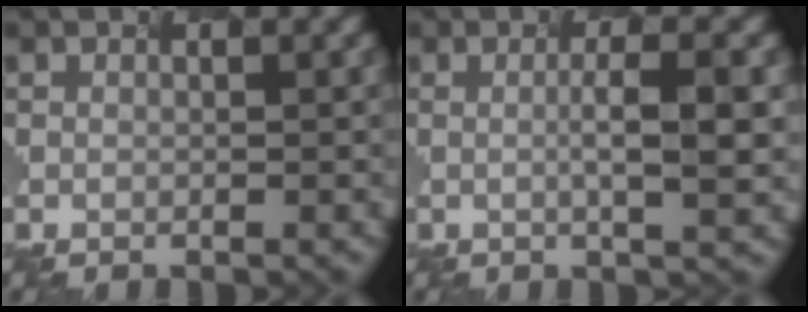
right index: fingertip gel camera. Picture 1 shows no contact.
{"total": 3.2, "force": [-0.3, 0.4, 3.2], "torque": [-0.050, 0.004, 0.003]}